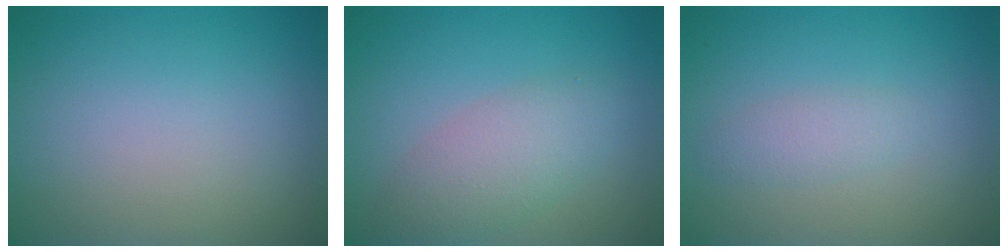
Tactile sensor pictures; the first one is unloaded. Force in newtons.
{"total": 3.9, "press": 3.9, "slide": 0.2}
{"total": 1.4, "press": 1.4, "slide": 0.1}